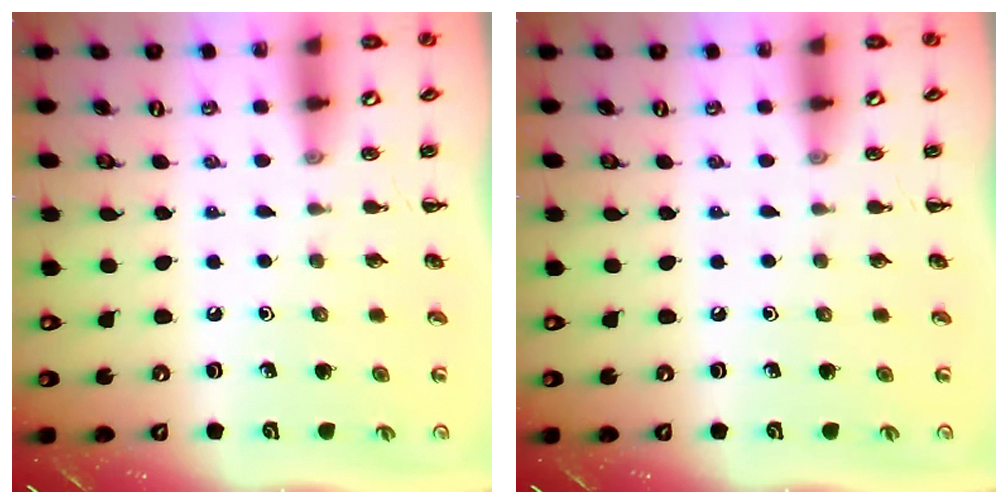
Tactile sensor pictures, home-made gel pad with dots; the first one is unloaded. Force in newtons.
{"total": 0.0}